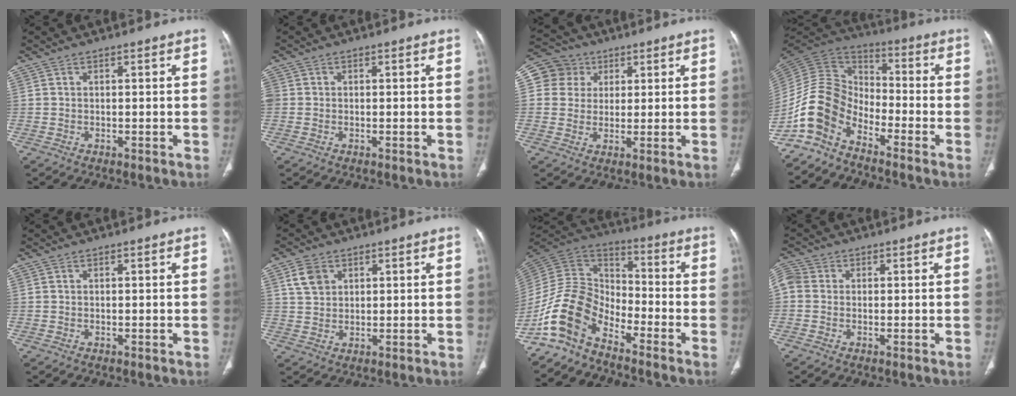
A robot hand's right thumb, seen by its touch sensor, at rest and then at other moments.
{"total": 1.8, "force": [-0.1, 1.6, 0.9], "torque": [-0.027, 0.008, -0.003]}
{"total": 7.9, "force": [2.4, 7.4, 1.3], "torque": [0.003, 0.005, 0.037]}
{"total": 11.9, "force": [-7.9, 6.9, 5.7], "torque": [-0.107, 0.076, -0.174]}
{"total": 0.0}
{"total": 4.8, "force": [2.2, 3.6, 2.4], "torque": [-0.032, -0.003, 0.046]}
{"total": 12.5, "force": [-8.7, 6.7, 5.9], "torque": [-0.110, 0.083, -0.188]}
{"total": 3.9, "force": [0.2, 3.2, 2.2], "torque": [-0.055, 0.009, -0.007]}